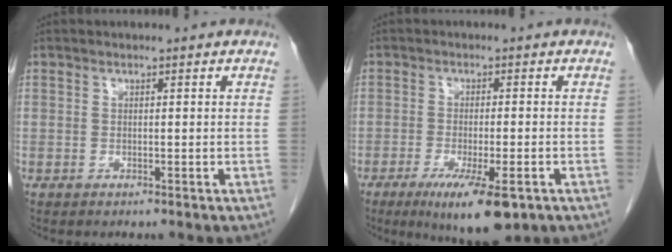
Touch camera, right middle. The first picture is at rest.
{"total": 9.6, "force": [-5.5, 1.8, 7.7], "torque": [-0.122, -0.023, -0.081]}